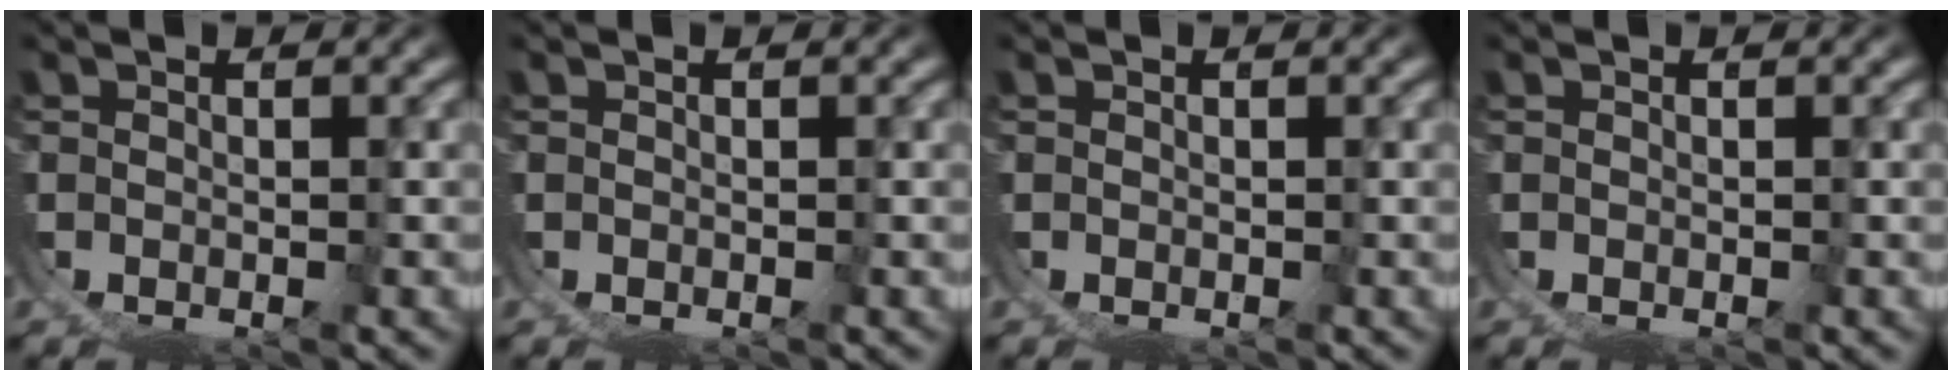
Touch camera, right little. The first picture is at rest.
{"total": 0.0}
{"total": 0.0}
{"total": 0.0}